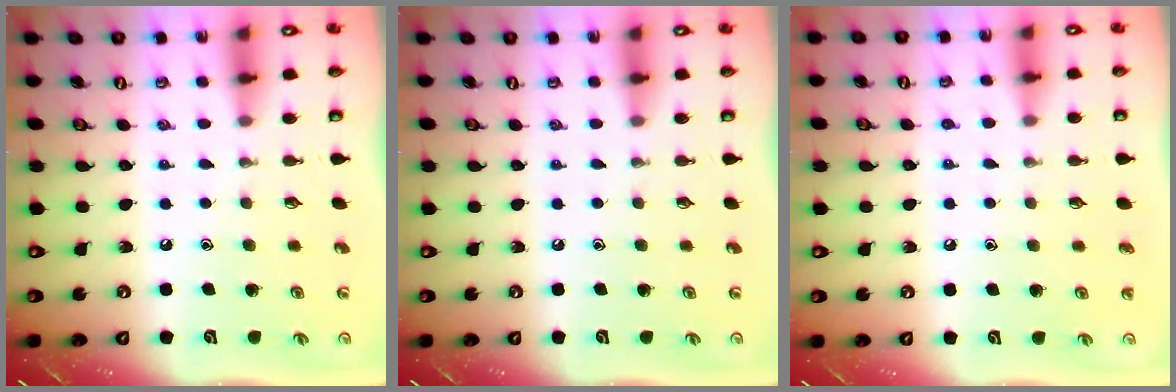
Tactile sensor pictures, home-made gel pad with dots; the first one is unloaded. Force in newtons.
{"total": 0.0}
{"total": 2.9, "press": 2.9, "slide": 0.4}